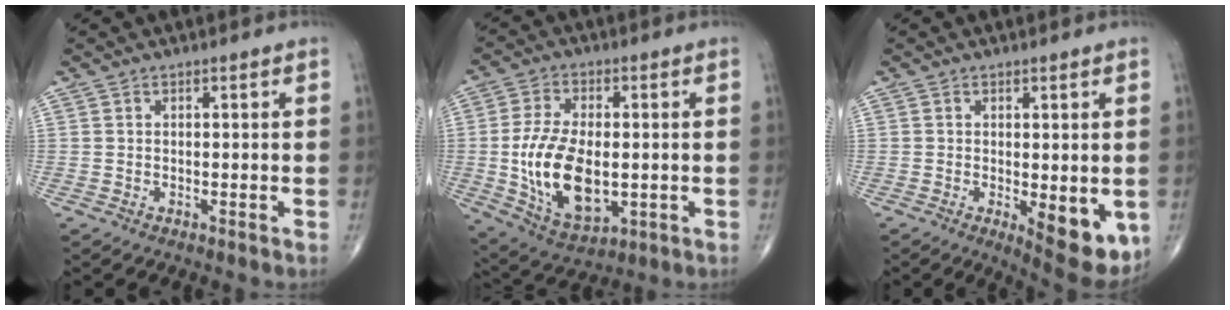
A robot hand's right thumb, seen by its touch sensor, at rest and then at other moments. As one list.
[{"total": 15.9, "force": [-1.5, 8.6, 13.3], "torque": [-0.243, -0.008, -0.013]}, {"total": 9.5, "force": [-2.0, 3.7, 8.5], "torque": [-0.101, -0.022, -0.018]}]